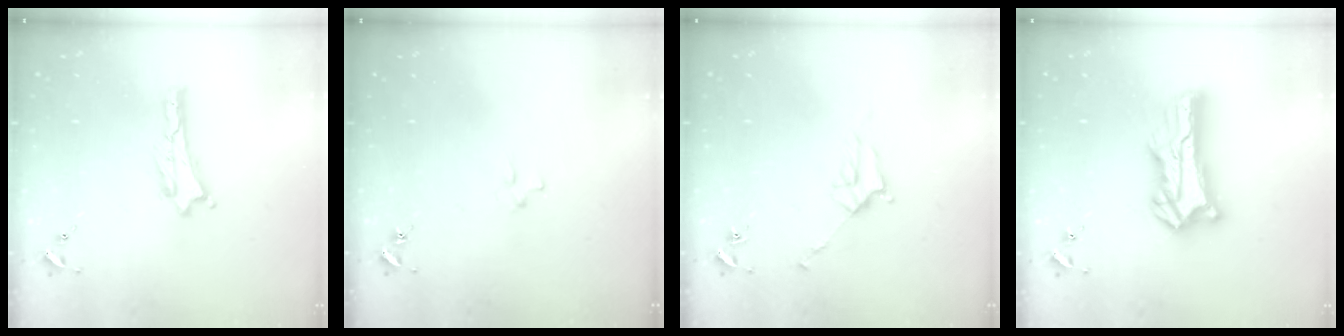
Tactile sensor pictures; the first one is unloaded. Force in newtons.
{"total": 1.9, "press": 1.9, "slide": 0.2}
{"total": 3.7, "press": 3.6, "slide": 0.5}
{"total": 11.0, "press": 10.9, "slide": 0.8}